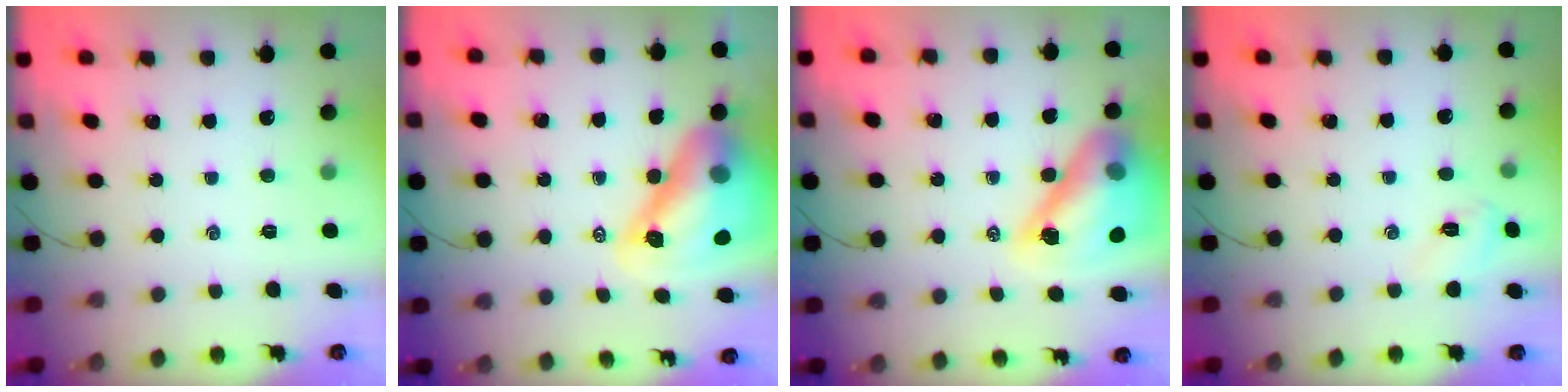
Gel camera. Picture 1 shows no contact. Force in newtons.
{"total": 17.1, "press": 16.3, "slide": 5.2}
{"total": 18.4, "press": 17.7, "slide": 5.2}
{"total": 3.6, "press": 3.5, "slide": 1.0}